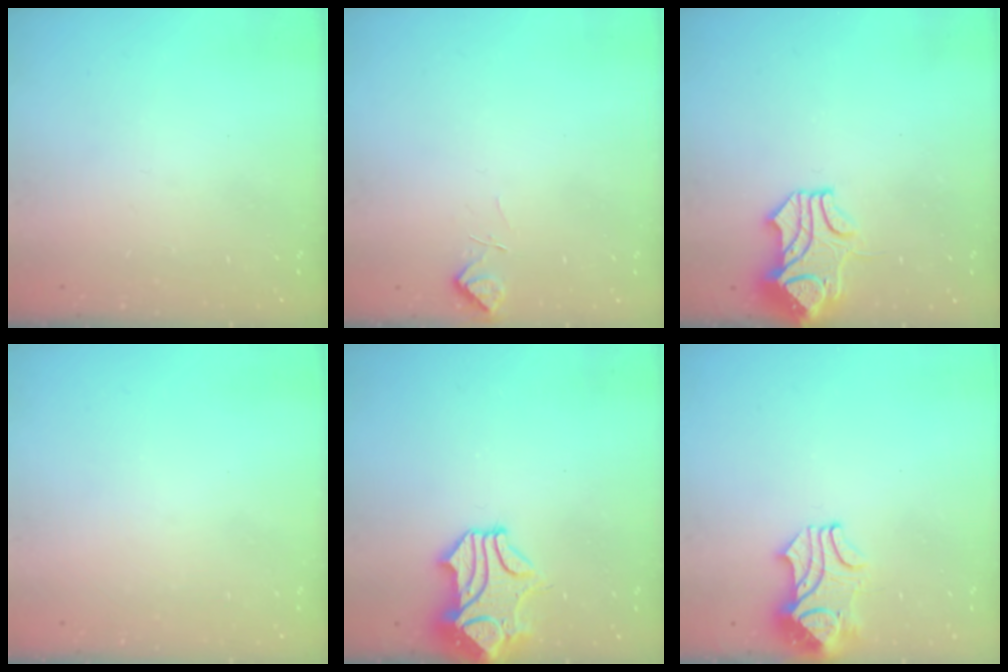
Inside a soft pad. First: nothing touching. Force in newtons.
{"total": 1.5, "press": 1.3, "slide": 0.8}
{"total": 1.6, "press": 1.0, "slide": 1.2}
{"total": 0.0}
{"total": 2.1, "press": 1.6, "slide": 1.3}
{"total": 2.3, "press": 2.1, "slide": 1.0}